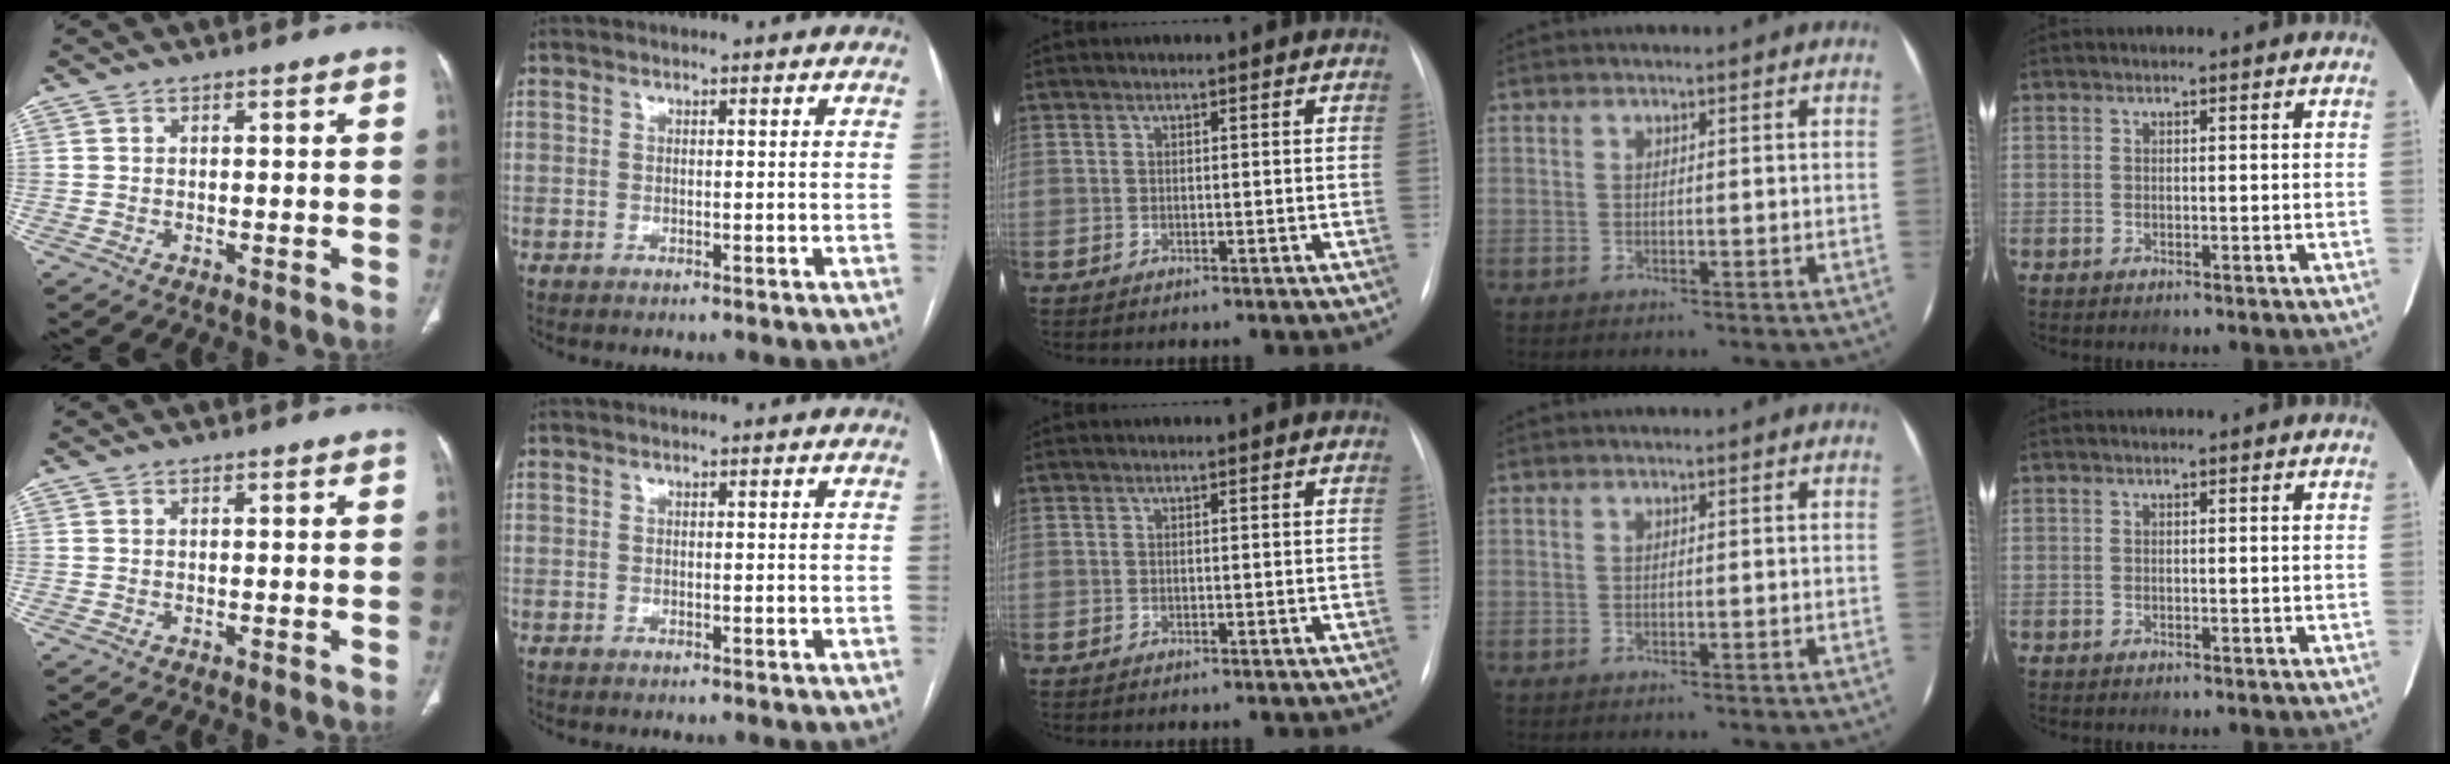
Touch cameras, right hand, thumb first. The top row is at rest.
{}